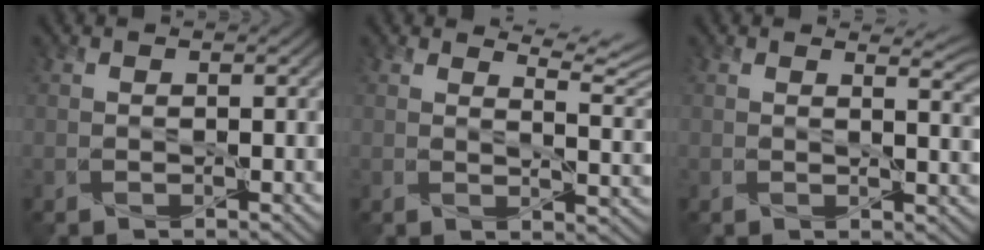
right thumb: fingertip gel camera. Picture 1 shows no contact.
{"total": 5.3, "force": [4.3, 1.1, 2.8], "torque": [-0.053, 0.002, 0.064]}
{"total": 3.8, "force": [2.9, 1.1, 2.2], "torque": [-0.028, 0.001, 0.040]}